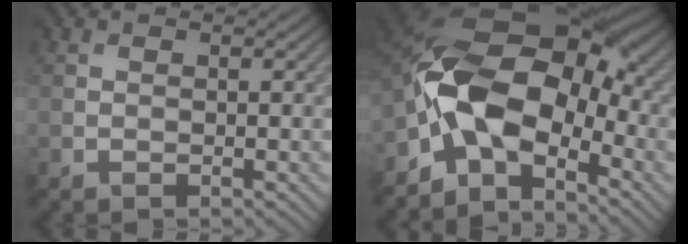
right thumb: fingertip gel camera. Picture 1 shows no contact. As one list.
[{"total": 11.9, "force": [-3.9, 7.5, 8.4], "torque": [-0.153, 0.000, -0.078]}]